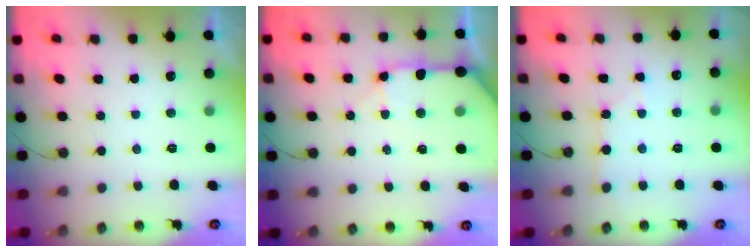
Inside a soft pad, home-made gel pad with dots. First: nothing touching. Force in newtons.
{"total": 12.3, "press": 12.1, "slide": 1.8}
{"total": 5.1, "press": 5.0, "slide": 0.6}